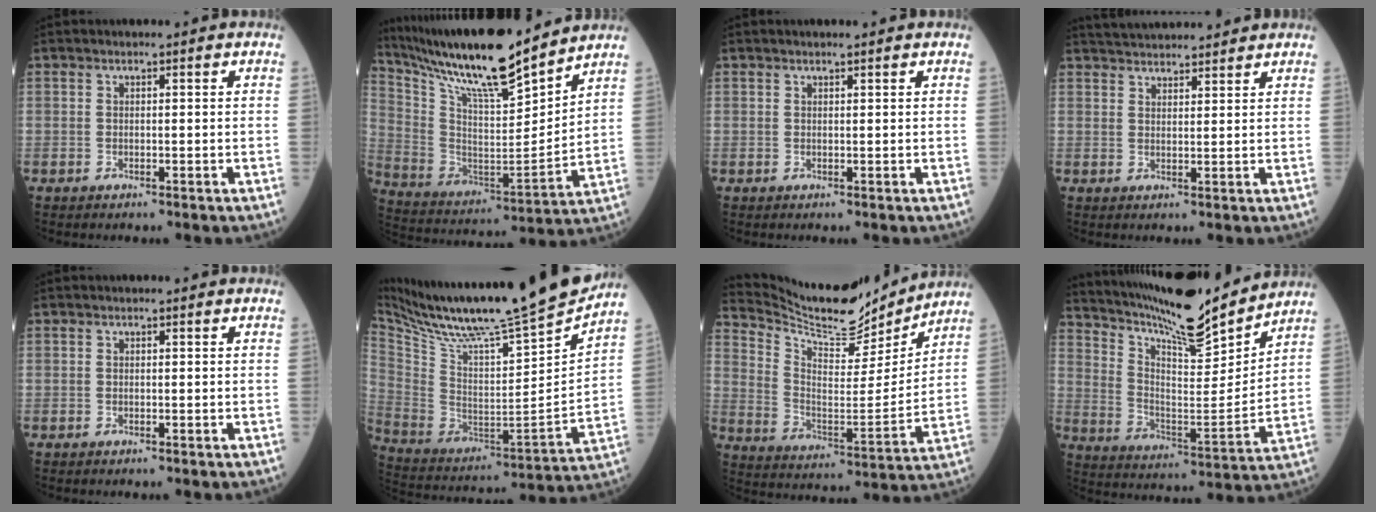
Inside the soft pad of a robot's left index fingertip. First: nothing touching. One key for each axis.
{"total": 20.5, "fx": 17.6, "fy": 1.5, "fz": 10.5, "tx": -0.205, "ty": -0.003, "tz": 0.314}
{"total": 1.4, "fx": 1.2, "fy": 0.0, "fz": 0.7, "tx": -0.012, "ty": 0.008, "tz": 0.021}
{"total": 9.4, "fx": 8.9, "fy": 1.1, "fz": 2.7, "tx": -0.048, "ty": 0.031, "tz": 0.134}
{"total": 0.0}
{"total": 26.7, "fx": 23.2, "fy": 0.1, "fz": 13.3, "tx": -0.242, "ty": -0.057, "tz": 0.371}
{"total": 16.6, "fx": 15.9, "fy": 2.8, "fz": 4.2, "tx": -0.097, "ty": -0.020, "tz": 0.261}
{"total": 18.9, "fx": 17.0, "fy": 1.8, "fz": 8.1, "tx": -0.156, "ty": -0.014, "tz": 0.277}